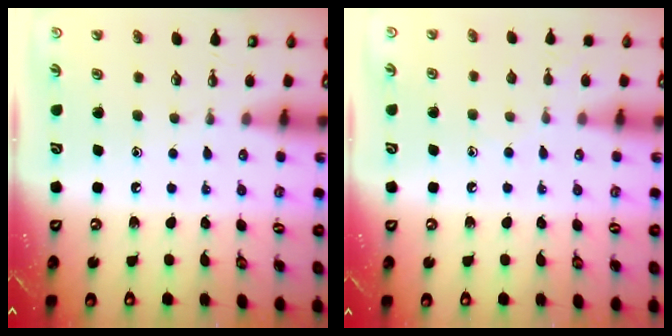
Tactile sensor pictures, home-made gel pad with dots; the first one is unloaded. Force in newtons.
{"total": 5.0, "press": 4.9, "slide": 0.4}